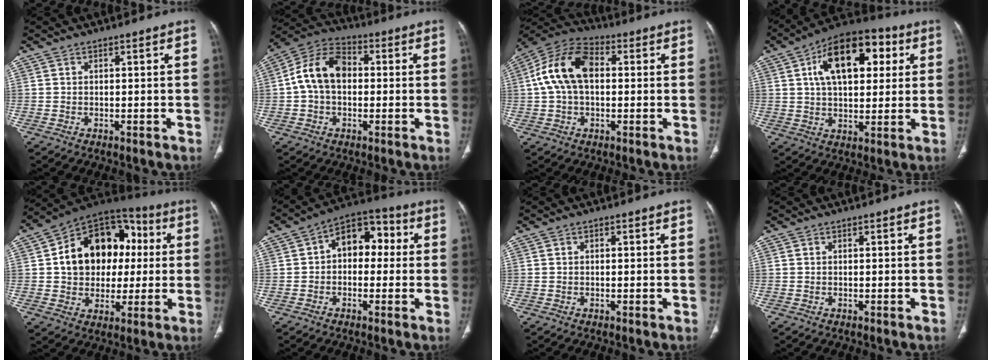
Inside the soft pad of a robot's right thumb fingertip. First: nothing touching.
{"total": 11.4, "force": [0.4, 7.9, 8.3], "torque": [-0.143, 0.031, -0.004]}
{"total": 13.7, "force": [1.7, 8.6, 10.5], "torque": [-0.202, 0.033, 0.021]}
{"total": 18.6, "force": [5.8, 10.0, 14.5], "torque": [-0.193, 0.009, 0.085]}
{"total": 20.4, "force": [2.2, 15.2, 13.5], "torque": [-0.172, 0.033, 0.035]}
{"total": 10.4, "force": [1.2, 7.0, 7.7], "torque": [-0.077, 0.034, 0.006]}
{"total": 0.7, "force": [0.2, 0.4, 0.5], "torque": [-0.011, 0.006, 0.004]}
{"total": 0.0}